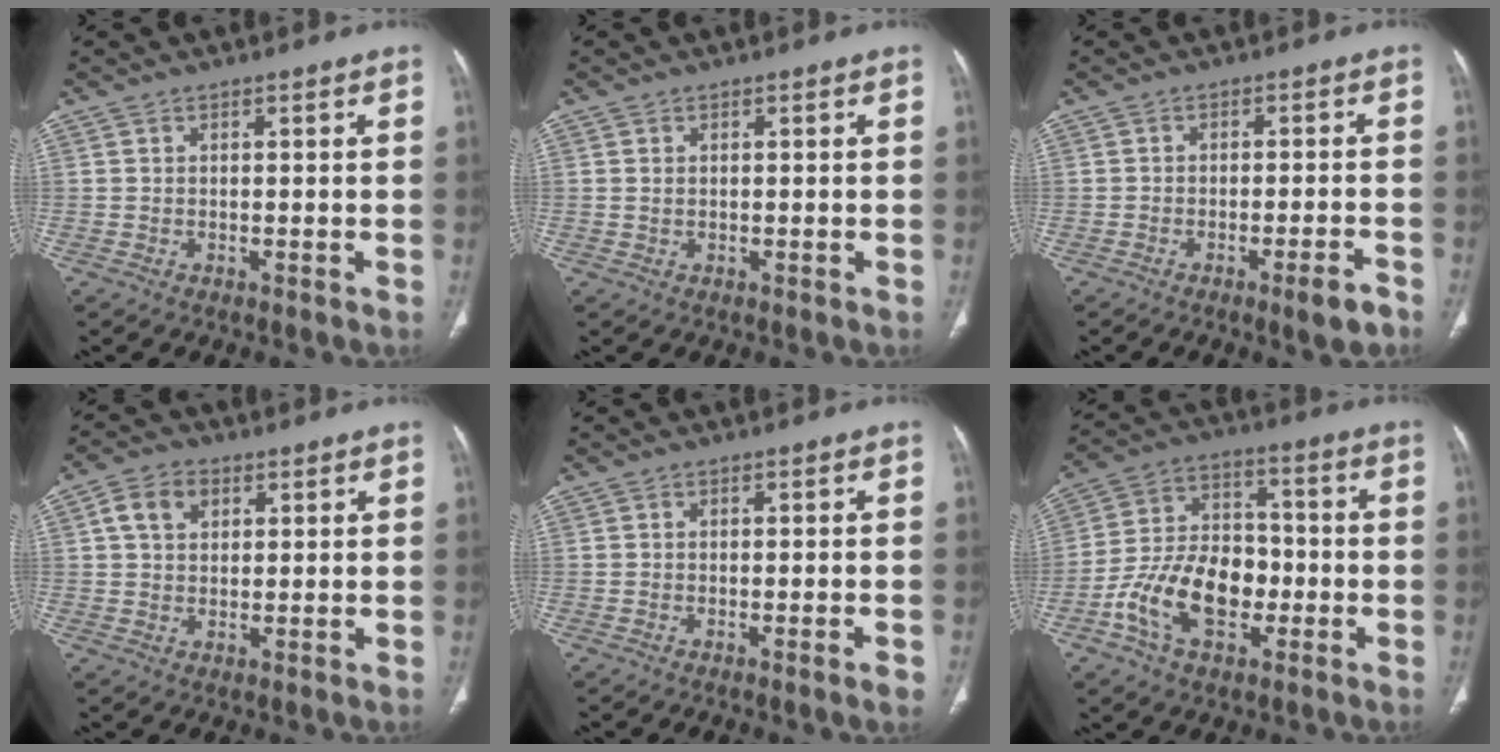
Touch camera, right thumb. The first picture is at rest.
{"total": 0.6, "force": [0.2, 0.4, 0.4], "torque": [-0.004, 0.000, 0.006]}
{"total": 4.6, "force": [-2.9, 0.7, 3.5], "torque": [-0.048, 0.012, -0.042]}
{"total": 6.0, "force": [2.0, 4.4, 3.5], "torque": [-0.051, 0.005, 0.031]}
{"total": 2.1, "force": [-1.1, 0.0, 1.8], "torque": [-0.026, -0.003, -0.017]}
{"total": 15.2, "force": [-4.8, 9.8, 10.6], "torque": [-0.170, 0.039, -0.089]}